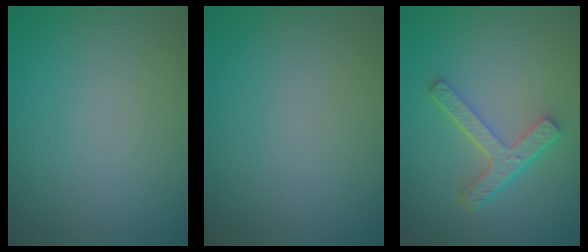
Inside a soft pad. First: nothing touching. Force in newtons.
{"total": 0.0}
{"total": 4.3, "press": 3.2, "slide": 2.8}